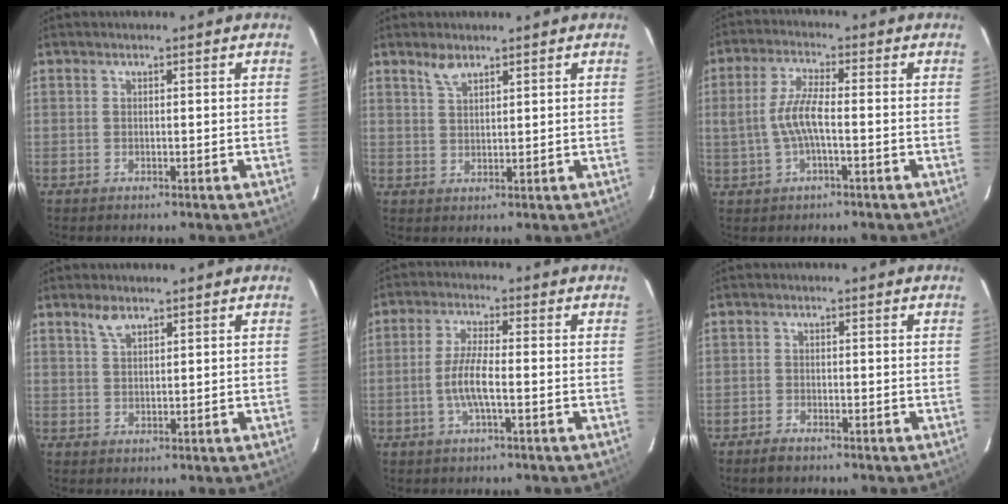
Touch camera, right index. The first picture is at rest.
{"total": 2.9, "force": [2.2, 1.0, 1.4], "torque": [-0.028, 0.003, 0.045]}
{"total": 6.5, "force": [-1.1, 1.6, 6.2], "torque": [-0.128, 0.004, -0.017]}
{"total": 2.8, "force": [2.1, 1.1, 1.5], "torque": [-0.029, 0.005, 0.042]}
{"total": 5.9, "force": [-1.6, 0.9, 5.7], "torque": [-0.116, 0.000, -0.032]}
{"total": 2.1, "force": [-1.8, 0.8, 0.7], "torque": [-0.024, 0.001, -0.033]}